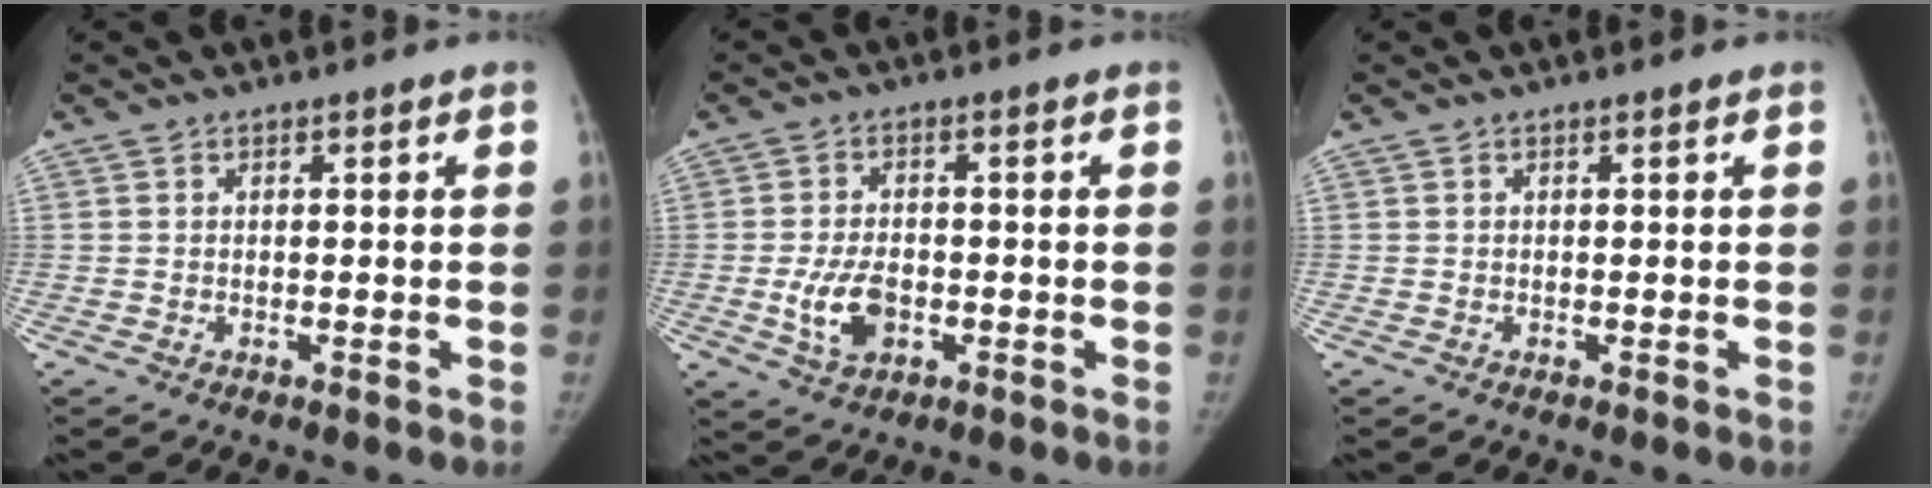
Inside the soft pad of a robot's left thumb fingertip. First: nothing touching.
{"total": 6.7, "force": [-1.7, 4.1, 5.1], "torque": [-0.093, 0.005, -0.026]}
{"total": 0.0}